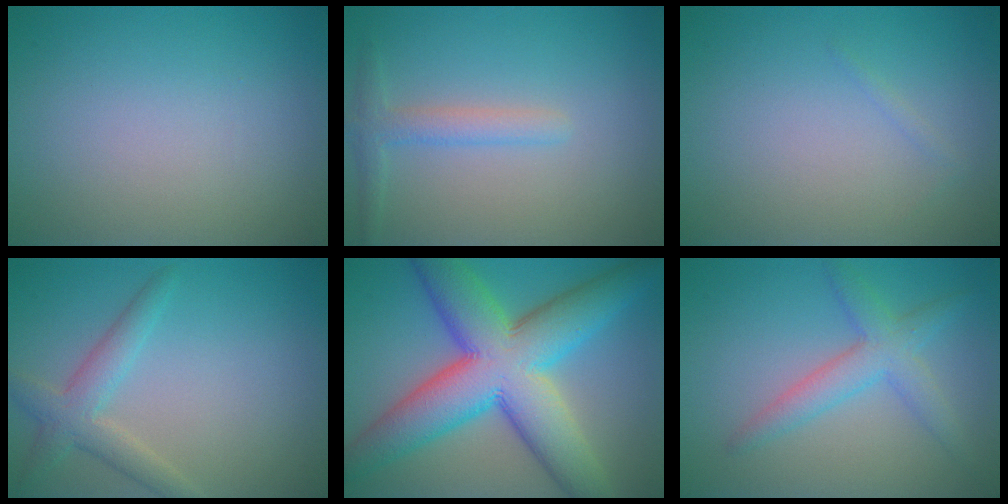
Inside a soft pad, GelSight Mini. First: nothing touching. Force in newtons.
{"total": 2.1, "press": 2.1, "slide": 0.1}
{"total": 0.5, "press": 0.5, "slide": 0.0}
{"total": 3.1, "press": 3.1, "slide": 0.1}
{"total": 12.7, "press": 12.7, "slide": 0.1}
{"total": 3.6, "press": 3.6, "slide": 0.0}